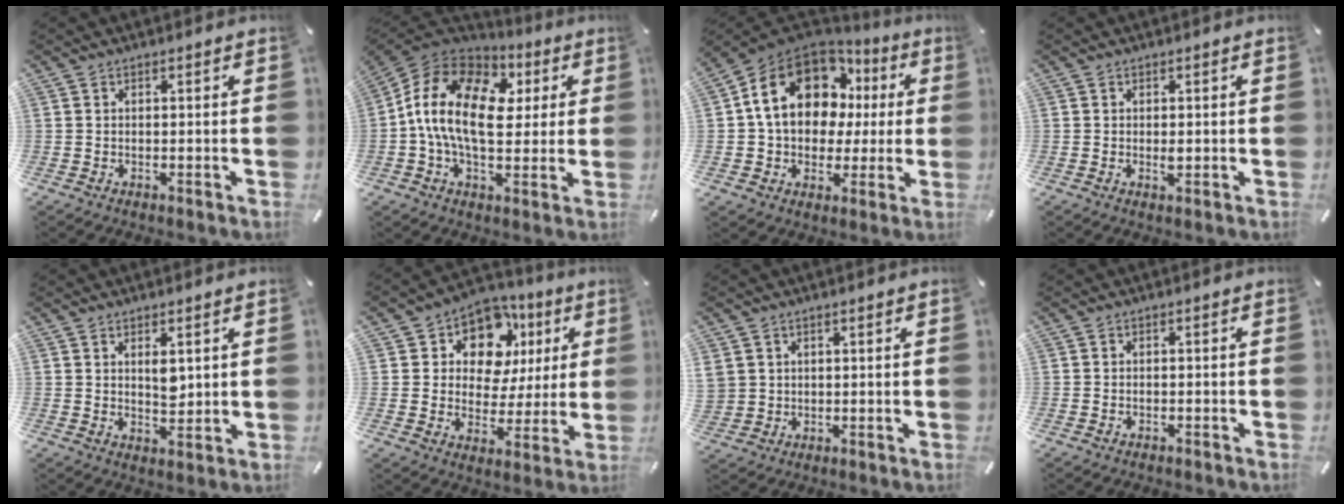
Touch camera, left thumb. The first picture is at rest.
{"total": 16.7, "force": [1.2, 11.0, 12.6], "torque": [-0.265, -0.003, 0.016]}
{"total": 17.5, "force": [5.7, 13.3, 9.8], "torque": [-0.198, -0.023, 0.105]}
{"total": 1.5, "force": [-0.1, 0.7, 1.3], "torque": [-0.017, -0.004, -0.003]}
{"total": 4.6, "force": [2.0, 2.3, 3.4], "torque": [-0.050, -0.011, 0.030]}
{"total": 12.2, "force": [5.4, 9.3, 5.8], "torque": [-0.104, -0.026, 0.101]}
{"total": 3.7, "force": [1.7, 3.3, 0.1], "torque": [-0.013, 0.002, 0.033]}
{"total": 0.8, "force": [-0.7, 0.3, 0.3], "torque": [-0.006, 0.001, -0.014]}